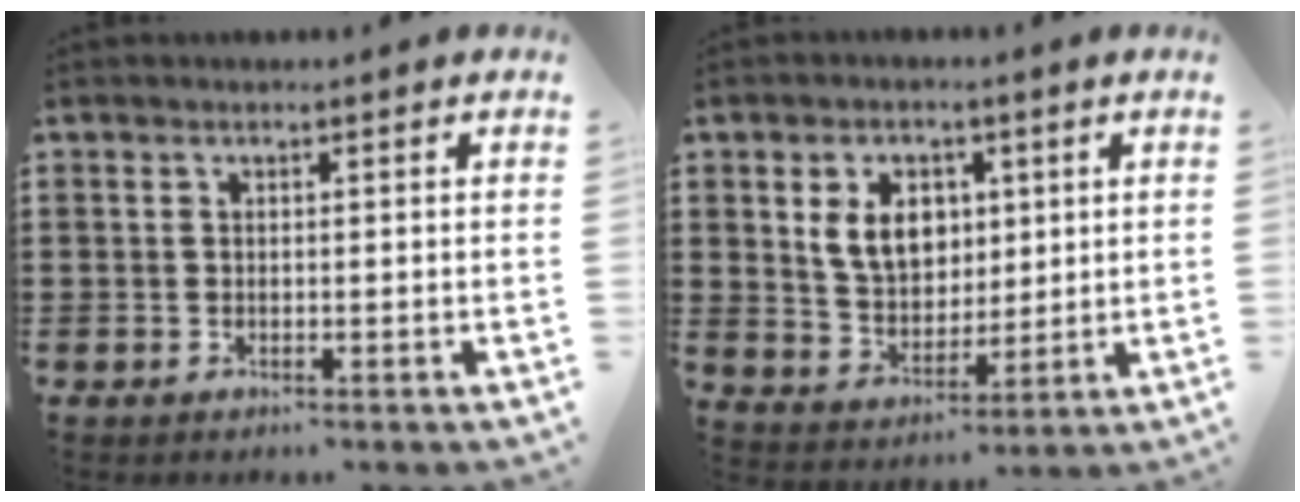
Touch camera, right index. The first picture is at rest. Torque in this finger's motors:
{"motor_torque": [0.82, -0.20, 0.44, 0.17]}